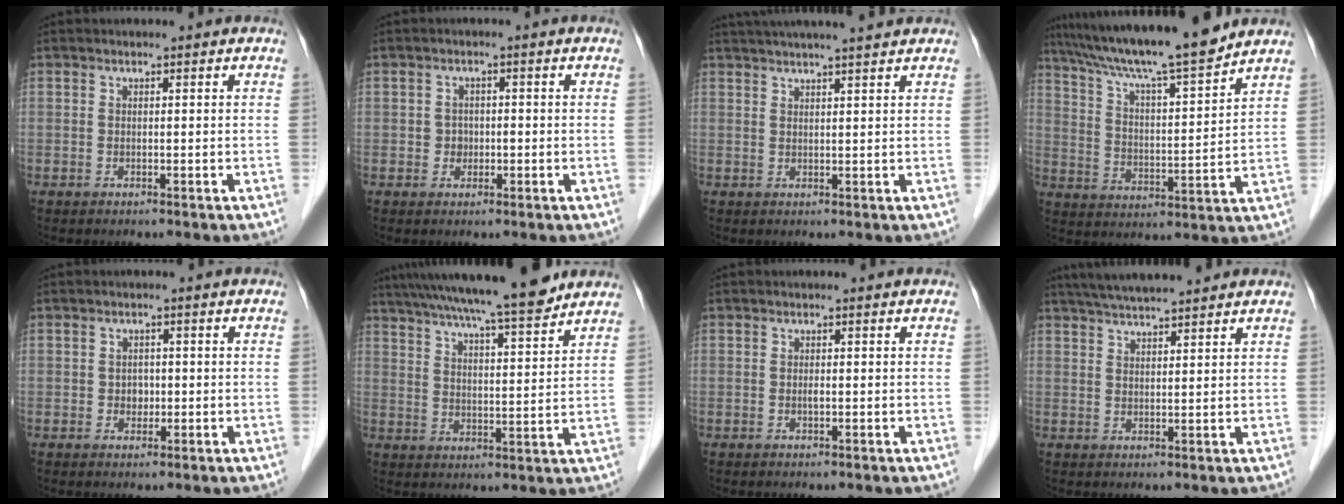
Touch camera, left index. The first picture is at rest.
{"total": 1.9, "force": [-0.4, 1.7, 0.6], "torque": [-0.007, 0.005, -0.006]}
{"total": 11.4, "force": [10.0, 0.2, 5.5], "torque": [-0.088, 0.030, 0.132]}
{"total": 16.2, "force": [14.2, -0.3, 7.9], "torque": [-0.136, 0.005, 0.230]}
{"total": 1.8, "force": [-0.3, 1.5, 0.9], "torque": [-0.014, 0.003, -0.002]}
{"total": 17.9, "force": [15.4, 0.8, 9.2], "torque": [-0.155, 0.021, 0.230]}
{"total": 0.5, "force": [-0.1, 0.1, 0.5], "torque": [-0.011, 0.000, -0.002]}
{"total": 8.6, "force": [7.7, 0.3, 4.0], "torque": [-0.066, 0.029, 0.117]}